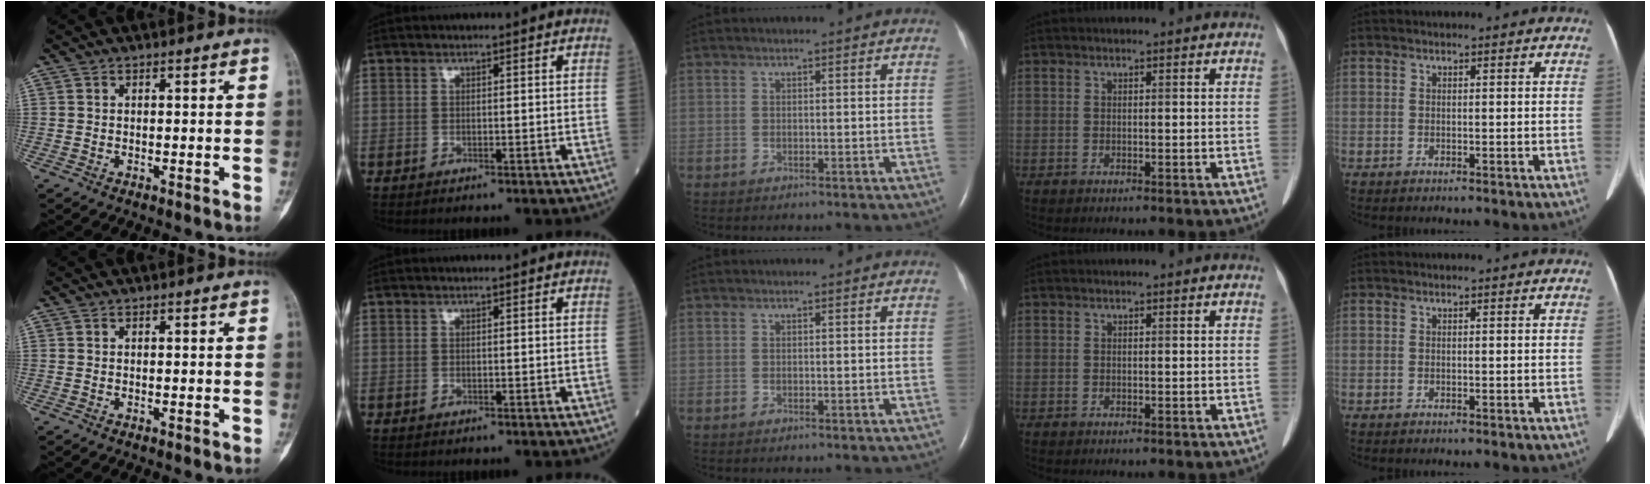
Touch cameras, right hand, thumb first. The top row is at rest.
{}